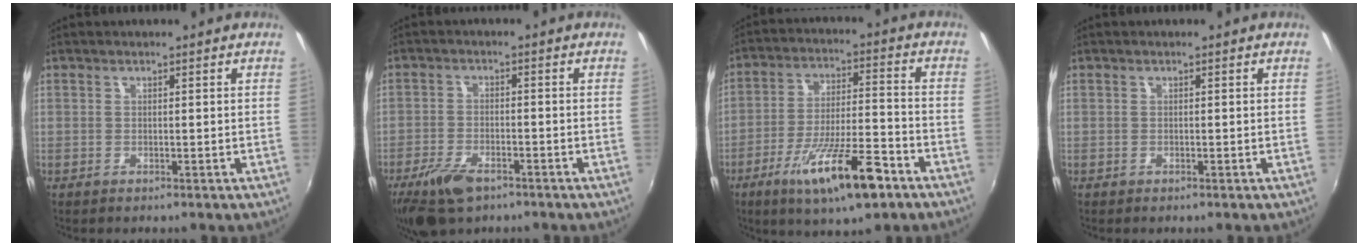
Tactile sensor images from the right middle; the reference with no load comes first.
{"total": 8.7, "force": [-5.8, 3.9, 5.2], "torque": [-0.131, -0.017, -0.106]}
{"total": 15.2, "force": [-8.8, 3.3, 11.9], "torque": [-0.226, -0.025, -0.149]}
{"total": 0.0}